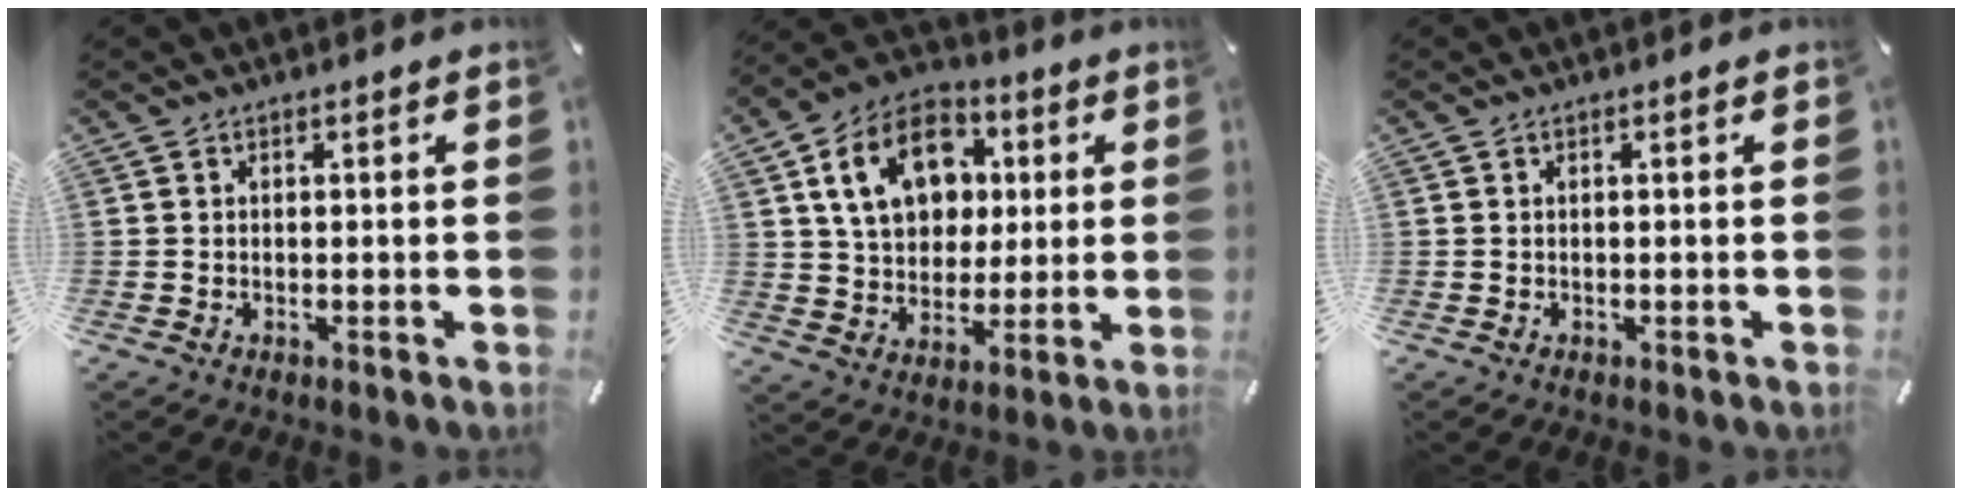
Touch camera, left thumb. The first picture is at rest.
{"total": 16.2, "force": [4.8, 12.6, 9.0], "torque": [-0.156, 0.007, 0.093]}
{"total": 0.0}